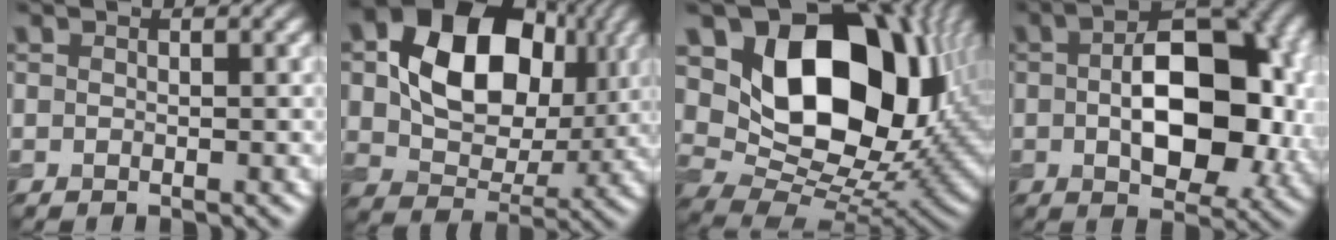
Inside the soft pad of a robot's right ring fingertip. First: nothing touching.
{"total": 12.6, "force": [3.2, 9.0, 8.2], "torque": [-0.128, 0.005, 0.051]}
{"total": 15.0, "force": [4.3, 10.3, 9.9], "torque": [-0.141, -0.007, 0.078]}
{"total": 10.6, "force": [0.1, 5.8, 8.9], "torque": [-0.131, 0.009, -0.001]}